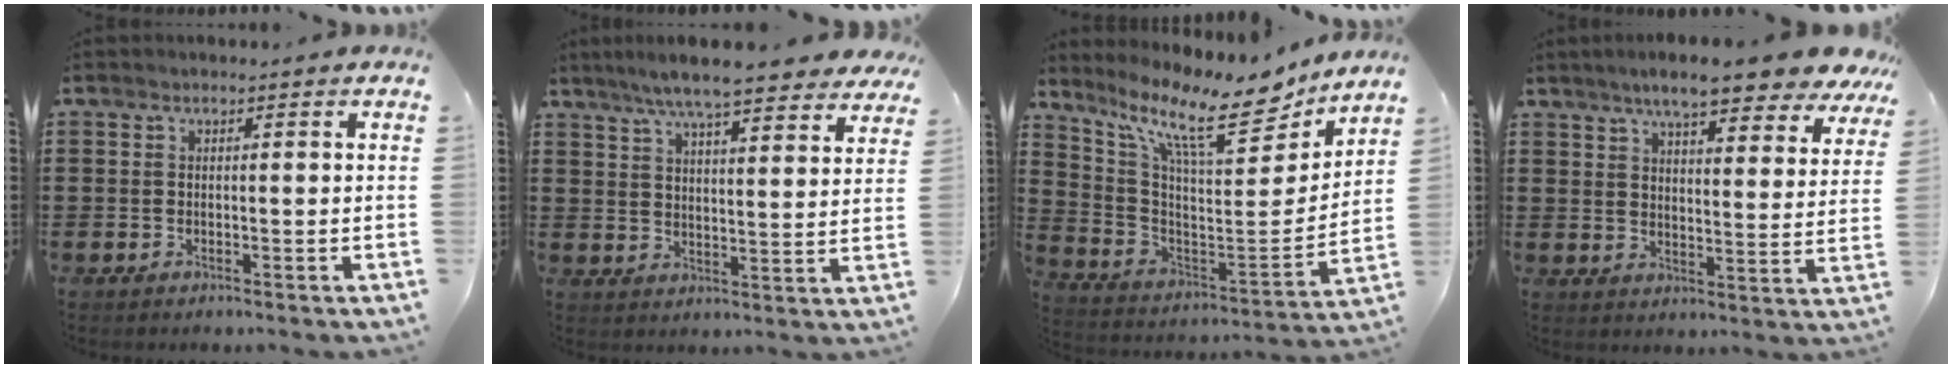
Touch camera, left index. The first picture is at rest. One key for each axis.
{"total": 7.6, "fx": 6.8, "fy": 0.2, "fz": 3.5, "tx": -0.090, "ty": -0.023, "tz": 0.120}
{"total": 12.1, "fx": 9.1, "fy": 2.7, "fz": 7.5, "tx": -0.168, "ty": -0.065, "tz": 0.147}
{"total": 8.0, "fx": 7.0, "fy": 0.7, "fz": 3.9, "tx": -0.084, "ty": -0.031, "tz": 0.119}